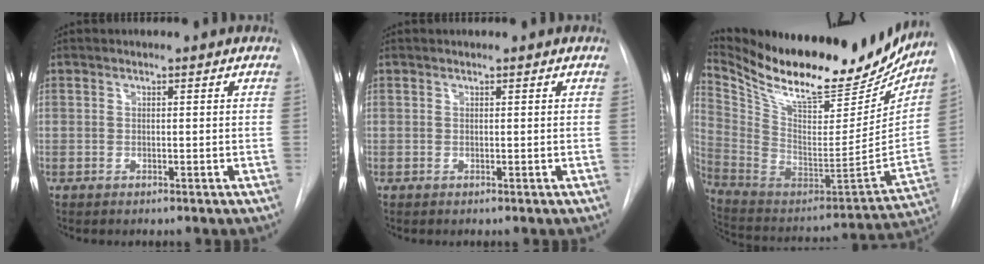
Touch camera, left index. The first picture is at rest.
{"total": 0.0}
{"total": 28.6, "force": [24.2, 7.9, 13.0], "torque": [-0.236, -0.042, 0.370]}